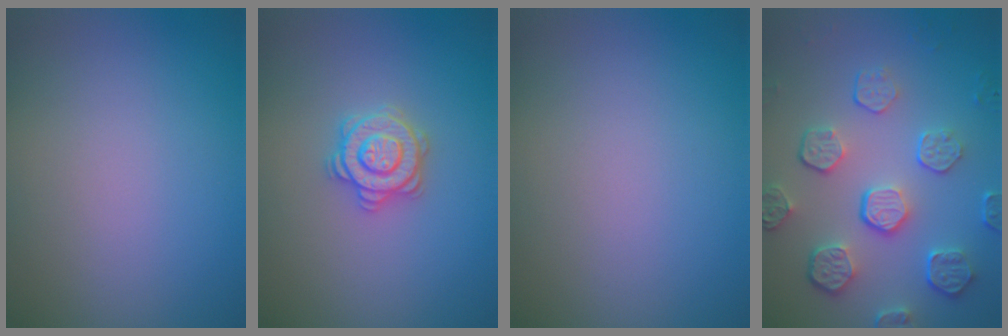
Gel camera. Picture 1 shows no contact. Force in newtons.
{"total": 2.8, "press": 2.8, "slide": 0.4}
{"total": 0.0}
{"total": 5.7, "press": 4.2, "slide": 3.9}